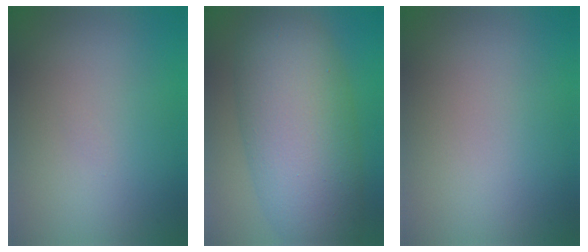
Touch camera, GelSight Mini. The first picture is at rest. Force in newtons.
{"total": 10.9, "press": 10.9, "slide": 0.1}
{"total": 0.0}